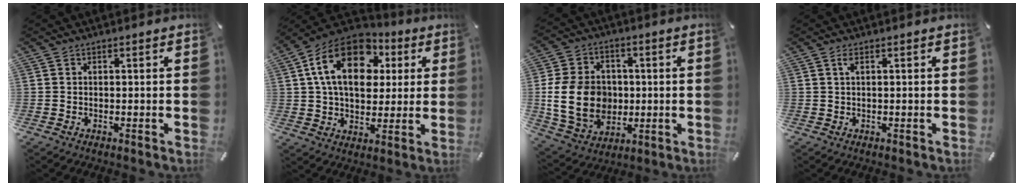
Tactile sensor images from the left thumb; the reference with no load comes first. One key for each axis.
{"total": 18.3, "fx": 6.0, "fy": 12.5, "fz": 12.0, "tx": -0.220, "ty": -0.013, "tz": 0.105}
{"total": 16.4, "fx": -0.5, "fy": 12.9, "fz": 10.0, "tx": -0.219, "ty": 0.004, "tz": -0.007}
{"total": 1.3, "fx": 0.4, "fy": 0.2, "fz": 1.2, "tx": -0.025, "ty": 0.001, "tz": 0.006}